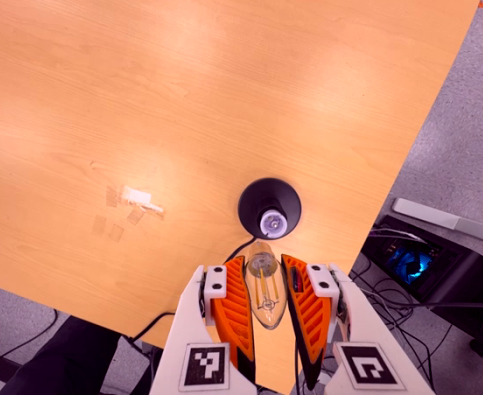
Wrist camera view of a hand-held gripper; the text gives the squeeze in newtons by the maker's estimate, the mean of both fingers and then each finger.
{"total": 19.7, "left": 21.3, "right": 18.1}